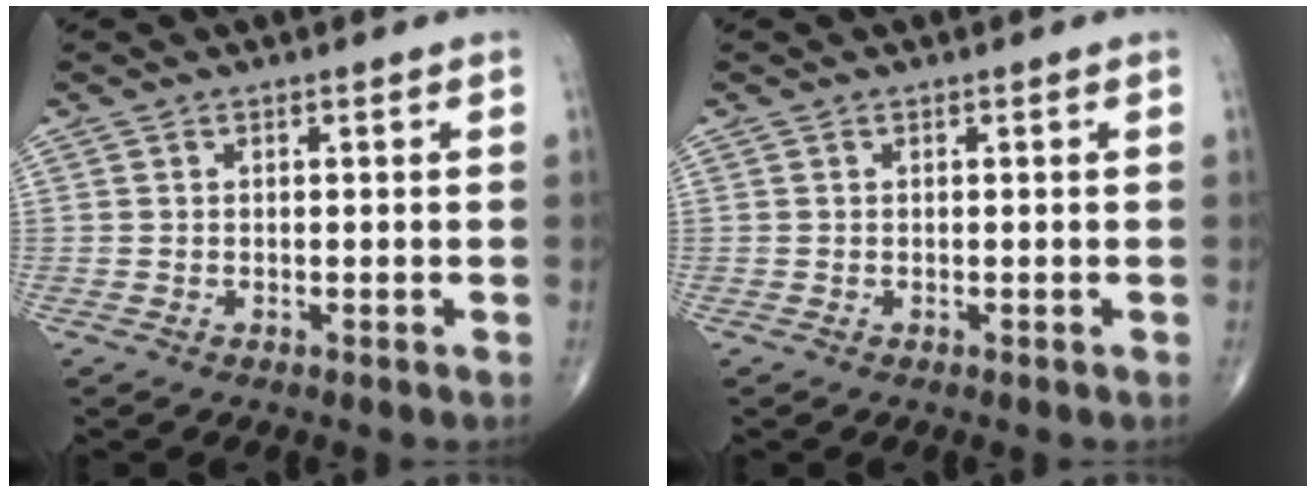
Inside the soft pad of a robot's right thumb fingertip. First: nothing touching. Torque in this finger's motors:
{"motor_torque": [-0.08, 0.01, 0.07, 0.08, 0.00]}